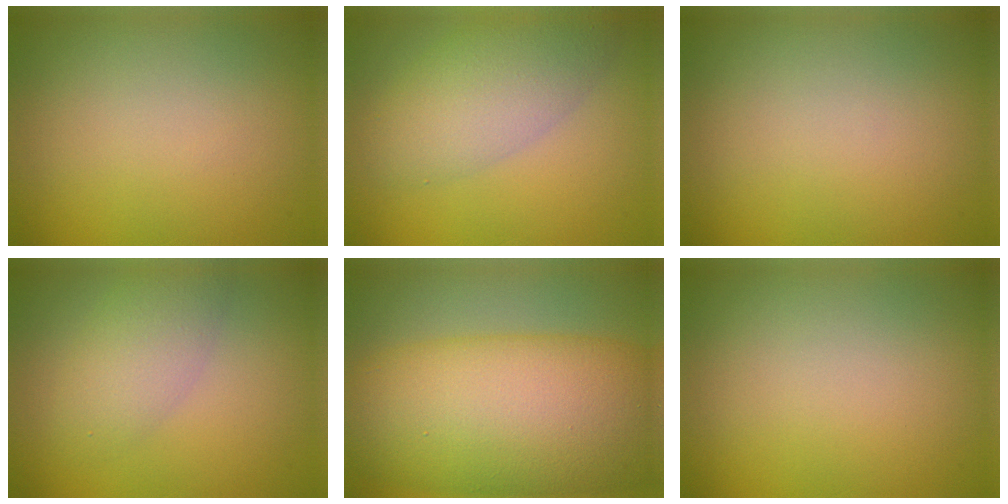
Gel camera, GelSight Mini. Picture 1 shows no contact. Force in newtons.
{"total": 5.2, "press": 5.2, "slide": 0.3}
{"total": 0.0}
{"total": 3.4, "press": 3.4, "slide": 0.2}
{"total": 13.7, "press": 13.7, "slide": 0.1}
{"total": 0.0}